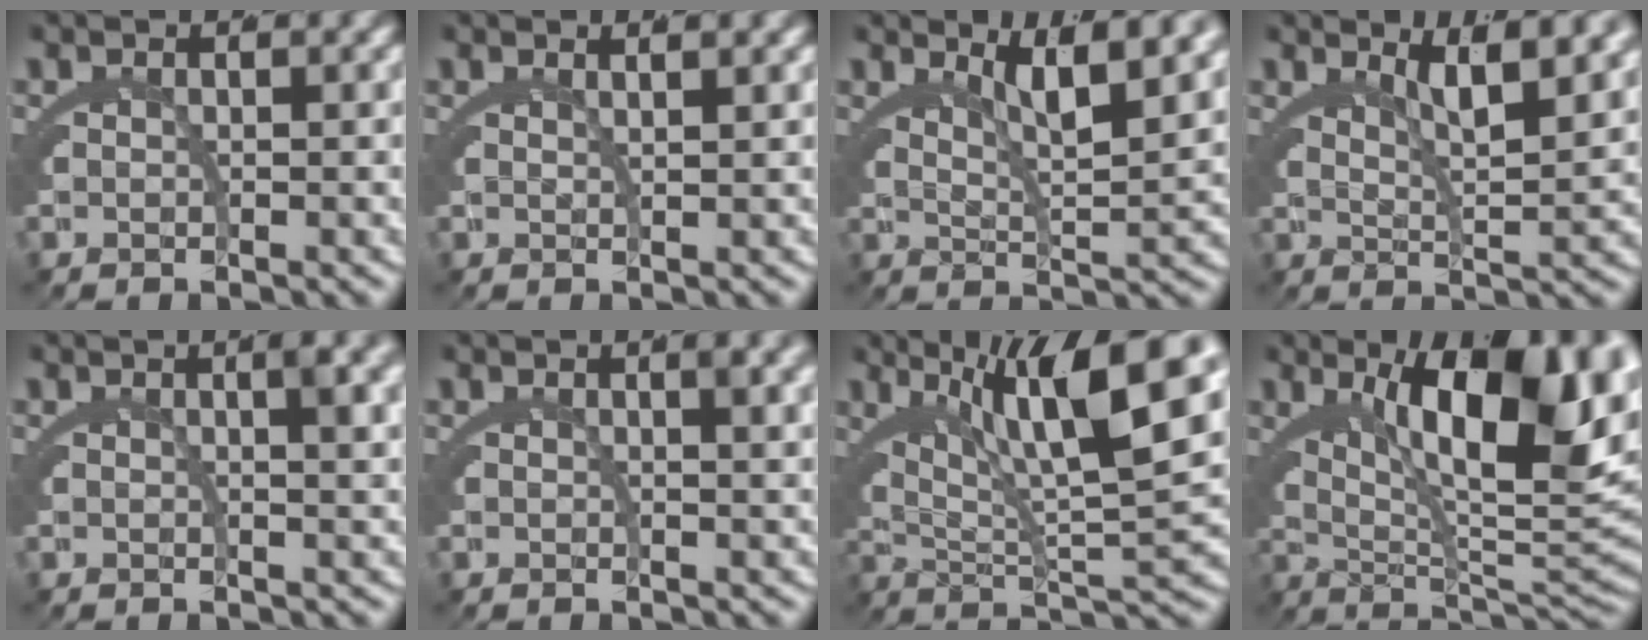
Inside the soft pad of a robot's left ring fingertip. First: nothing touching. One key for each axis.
{"total": 1.6, "fx": 1.1, "fy": -1.0, "fz": 0.6, "tx": -0.007, "ty": -0.001, "tz": 0.023}
{"total": 4.7, "fx": 3.0, "fy": 0.1, "fz": 3.6, "tx": -0.053, "ty": -0.006, "tz": 0.054}
{"total": 4.2, "fx": 2.8, "fy": -0.1, "fz": 3.1, "tx": -0.042, "ty": -0.007, "tz": 0.052}
{"total": 2.5, "fx": 1.0, "fy": -0.2, "fz": 2.3, "tx": -0.024, "ty": 0.005, "tz": 0.016}
{"total": 1.6, "fx": 0.7, "fy": -0.4, "fz": 1.4, "tx": -0.019, "ty": 0.003, "tz": 0.014}
{"total": 11.8, "fx": 4.4, "fy": 3.9, "fz": 10.3, "tx": -0.151, "ty": 0.012, "tz": 0.067}
{"total": 13.8, "fx": 4.0, "fy": 5.1, "fz": 12.2, "tx": -0.161, "ty": 0.003, "tz": 0.063}